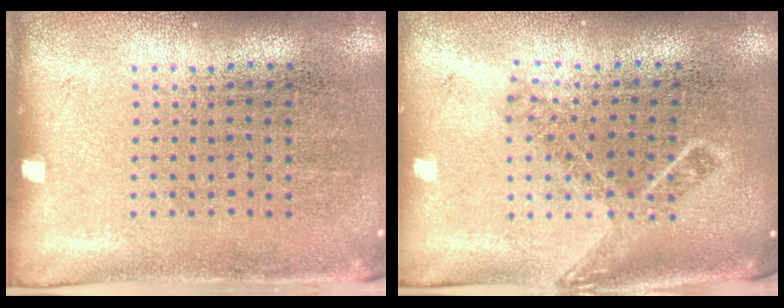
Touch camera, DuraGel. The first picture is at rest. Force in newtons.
{"total": 1.7, "press": 1.3, "slide": 1.1}